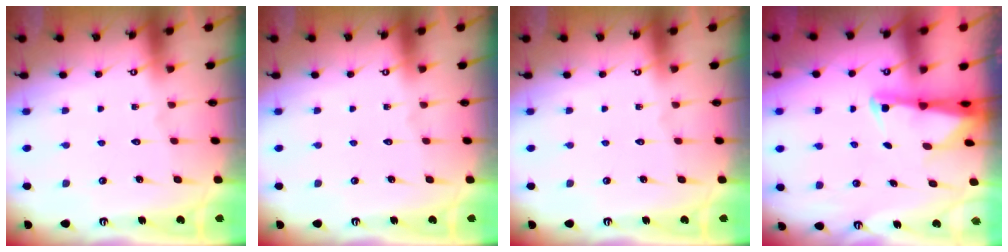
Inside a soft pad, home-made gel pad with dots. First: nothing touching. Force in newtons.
{"total": 0.0}
{"total": 0.0}
{"total": 2.6, "press": 2.6, "slide": 0.5}